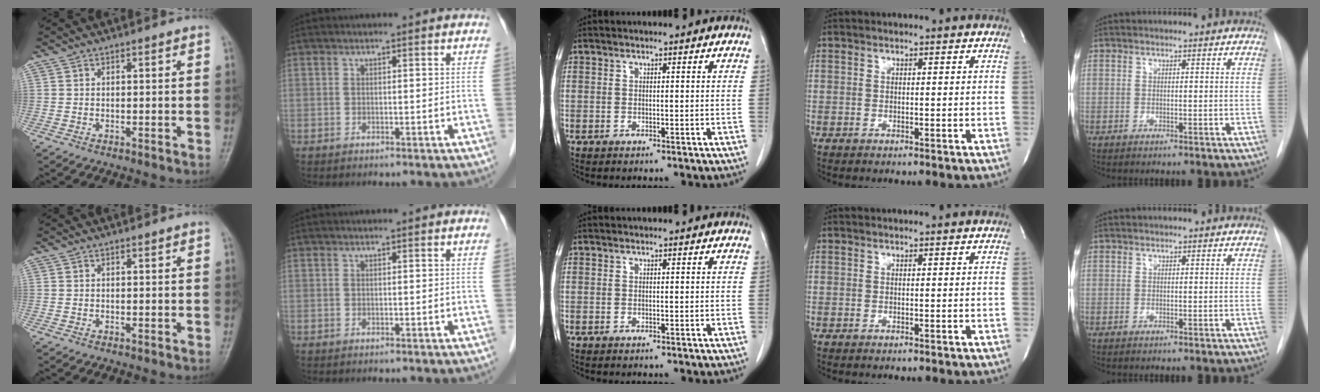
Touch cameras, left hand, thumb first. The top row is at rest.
{}